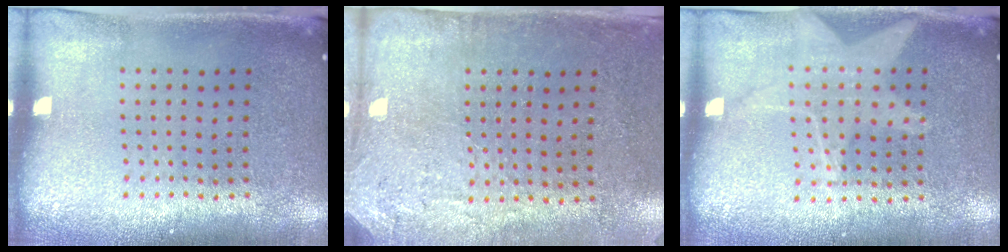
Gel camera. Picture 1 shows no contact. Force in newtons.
{"total": 2.8, "press": 2.3, "slide": 1.6}
{"total": 1.1, "press": 1.0, "slide": 0.4}